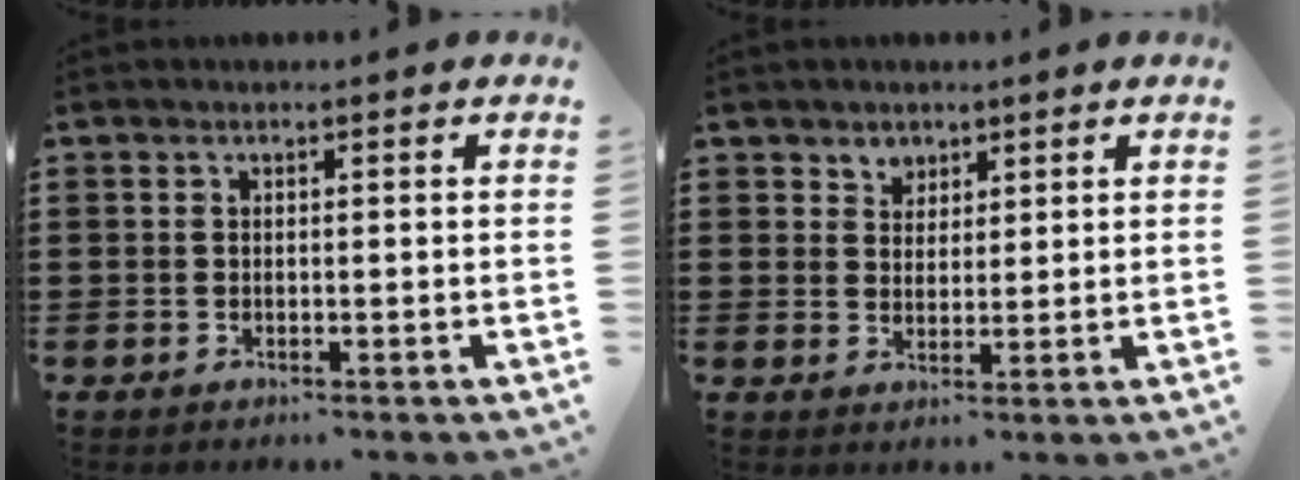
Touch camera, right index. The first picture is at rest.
{"total": 2.8, "force": [2.0, 2.0, -0.1], "torque": [-0.010, 0.009, 0.037]}